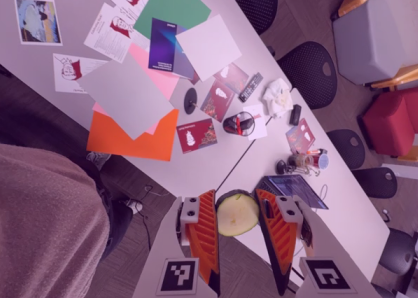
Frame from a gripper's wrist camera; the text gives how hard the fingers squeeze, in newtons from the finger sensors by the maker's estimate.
{"total": 11.7, "left": 12.0, "right": 11.3}